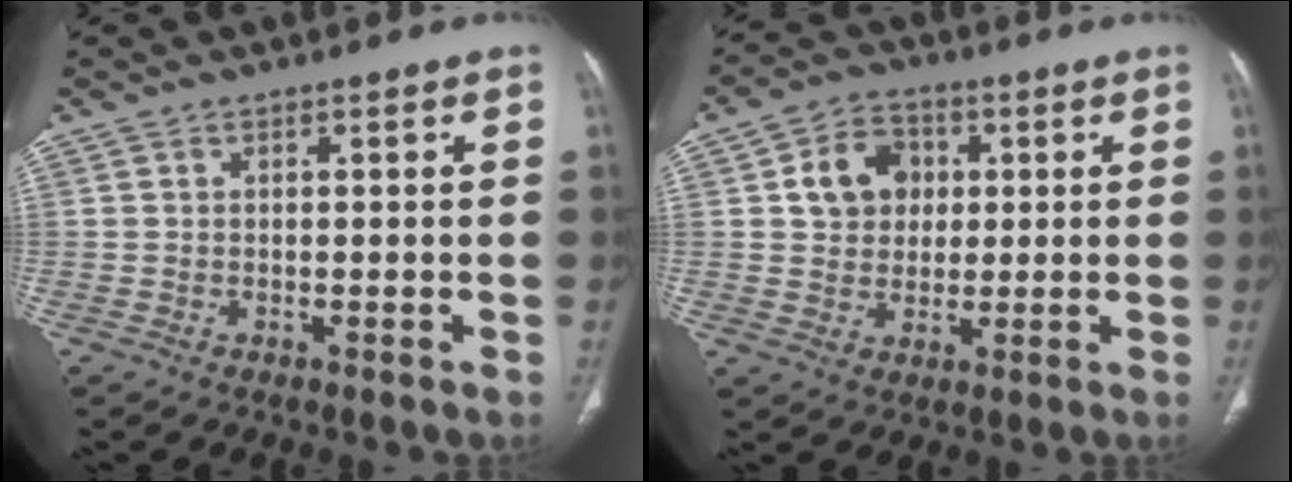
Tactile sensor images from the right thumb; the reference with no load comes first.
{"total": 9.2, "force": [2.0, 7.6, 4.8], "torque": [-0.048, 0.002, 0.031]}